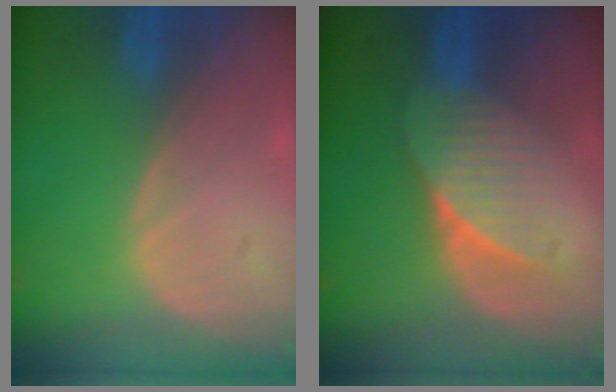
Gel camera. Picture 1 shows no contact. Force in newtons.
{"total": 7.4, "press": 6.6, "slide": 3.4}